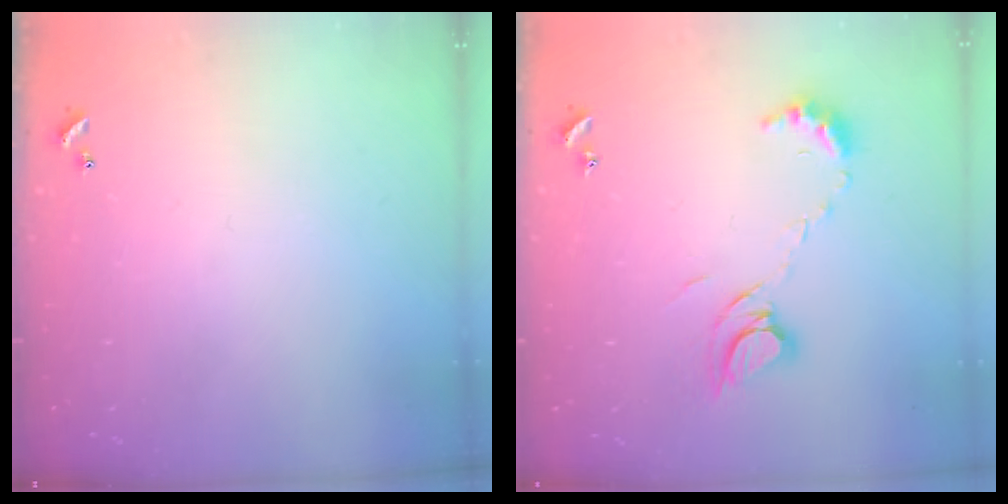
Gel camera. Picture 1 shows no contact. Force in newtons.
{"total": 9.3, "press": 9.3, "slide": 1.0}